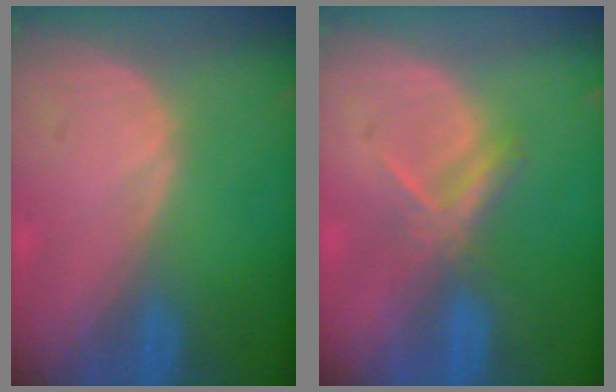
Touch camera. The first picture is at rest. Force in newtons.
{"total": 3.7, "press": 3.6, "slide": 0.9}